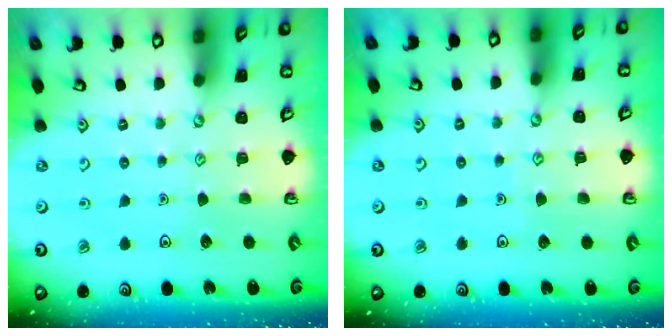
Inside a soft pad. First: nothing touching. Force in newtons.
{"total": 2.6, "press": 2.5, "slide": 0.3}